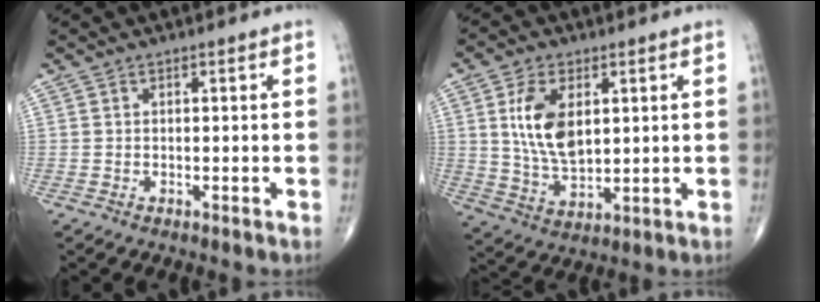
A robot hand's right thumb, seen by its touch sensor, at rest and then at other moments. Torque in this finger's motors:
{"motor_torque": [1.77, 1.47, 1.46, 0.02, 0.28]}